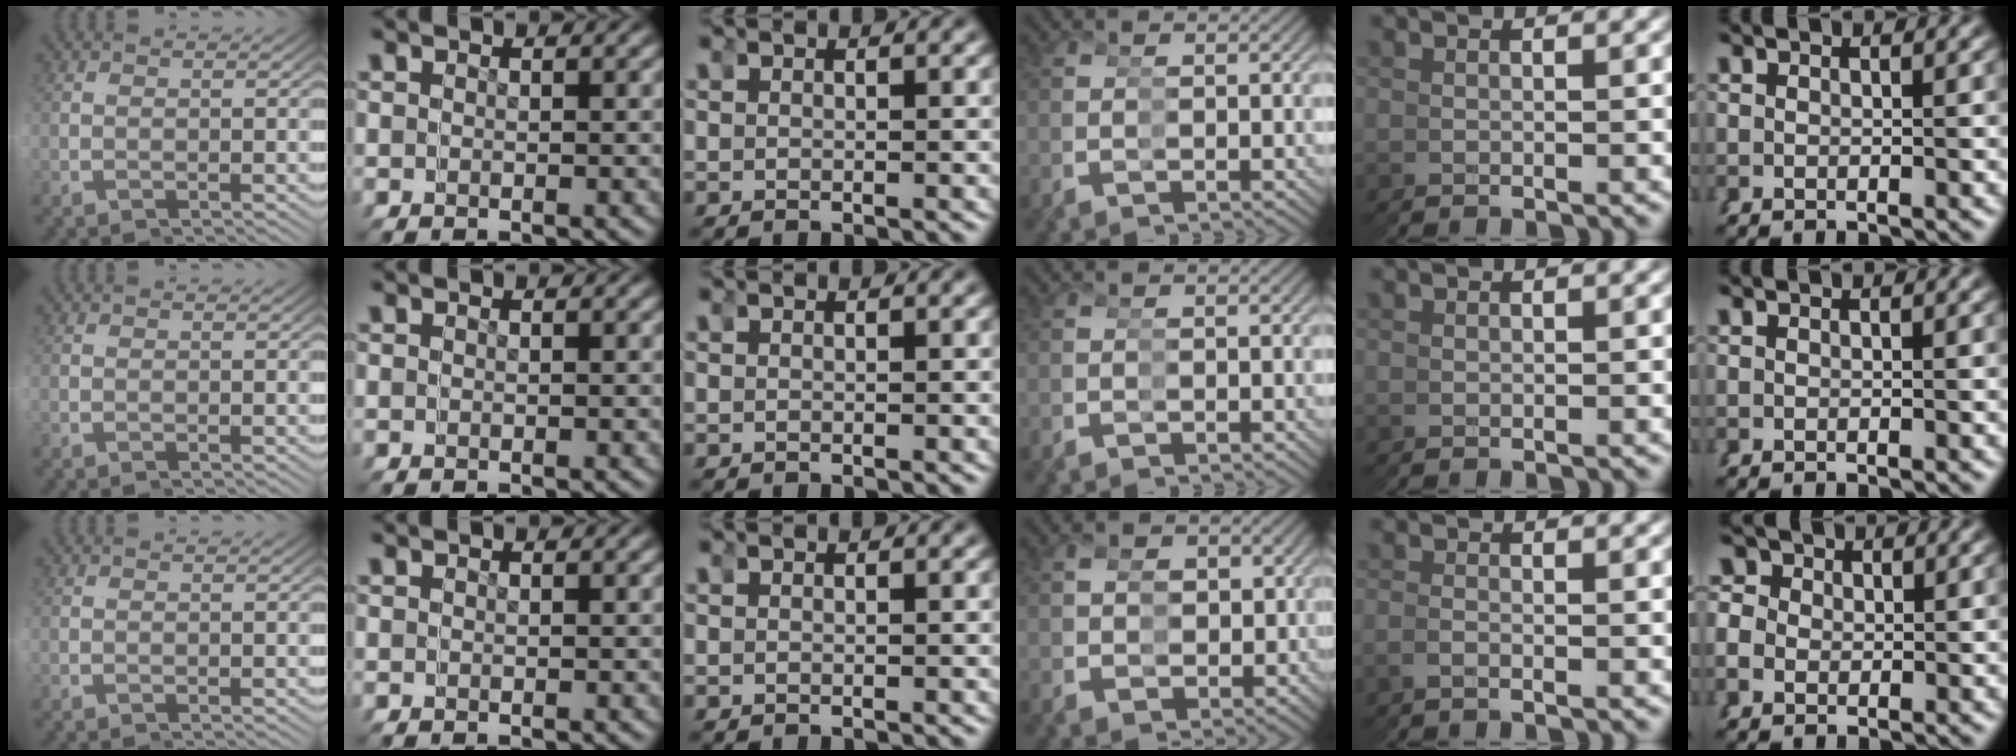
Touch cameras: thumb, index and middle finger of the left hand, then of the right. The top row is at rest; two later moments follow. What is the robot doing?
{"motion": "grasp_and_lifting", "object": "hoodie"}